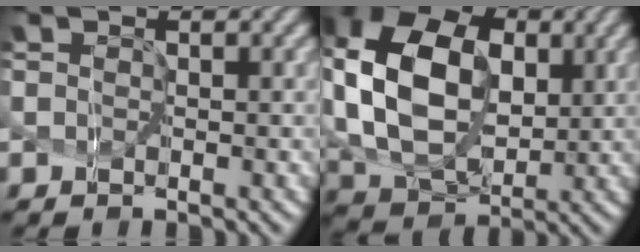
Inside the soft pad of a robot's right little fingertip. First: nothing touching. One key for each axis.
{"total": 12.6, "fx": 2.1, "fy": 8.8, "fz": 8.7, "tx": -0.212, "ty": 0.004, "tz": 0.050}